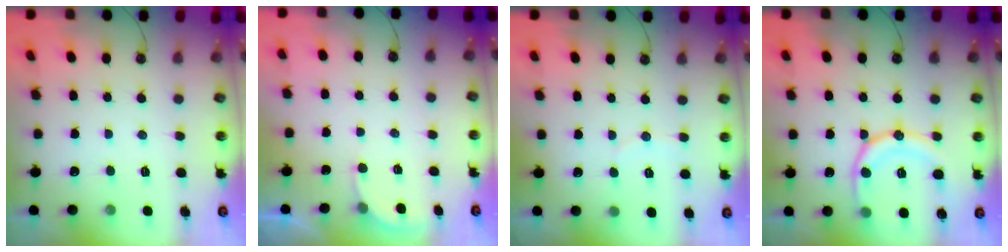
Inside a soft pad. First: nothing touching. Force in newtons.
{"total": 2.7, "press": 2.7, "slide": 0.2}
{"total": 2.6, "press": 2.6, "slide": 0.2}
{"total": 15.8, "press": 15.7, "slide": 1.7}